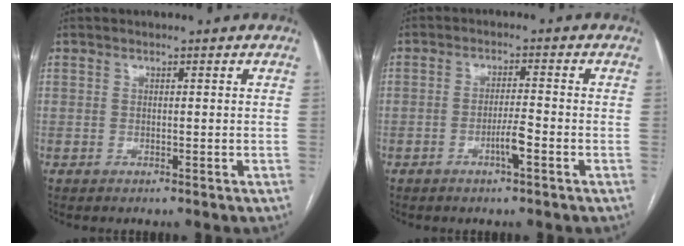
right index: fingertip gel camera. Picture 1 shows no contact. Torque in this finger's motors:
{"motor_torque": [0.81, 0.16, 0.25, 0.09]}